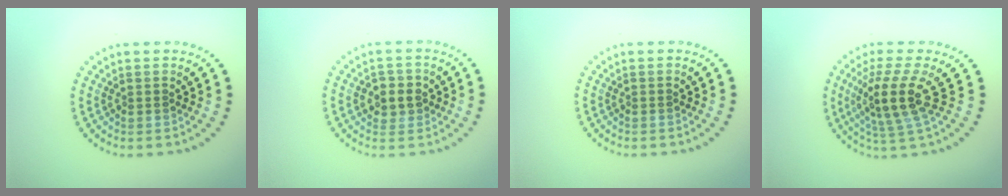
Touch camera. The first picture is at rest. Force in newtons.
{"total": 2.3, "press": 2.3, "slide": 0.6}
{"total": 0.0}
{"total": 4.6, "press": 3.8, "slide": 2.5}